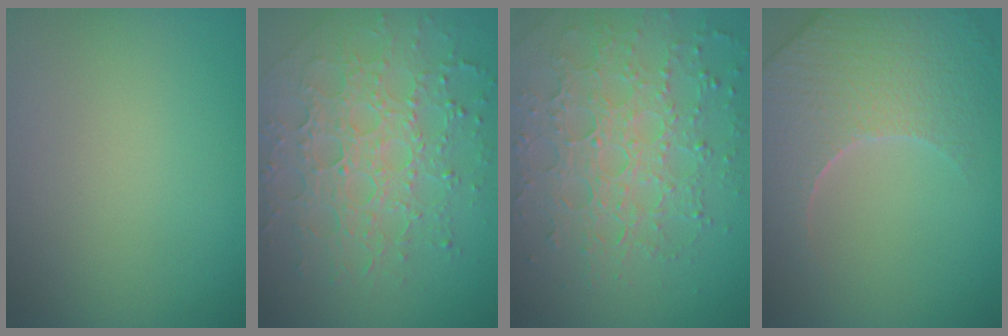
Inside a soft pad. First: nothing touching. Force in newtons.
{"total": 7.7, "press": 5.5, "slide": 5.4}
{"total": 7.2, "press": 5.2, "slide": 4.9}
{"total": 6.3, "press": 5.2, "slide": 3.6}